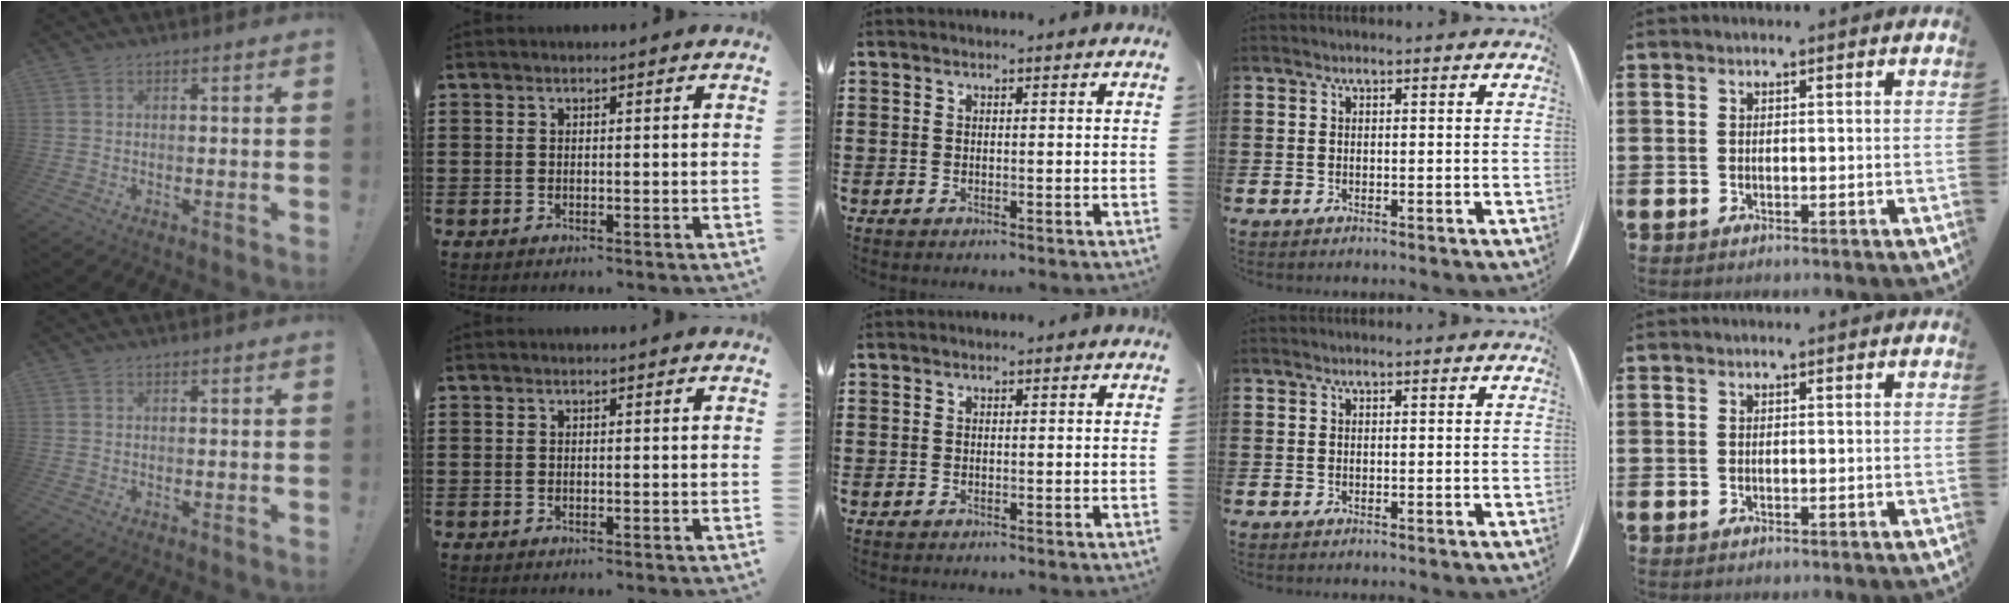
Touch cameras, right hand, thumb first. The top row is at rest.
{}